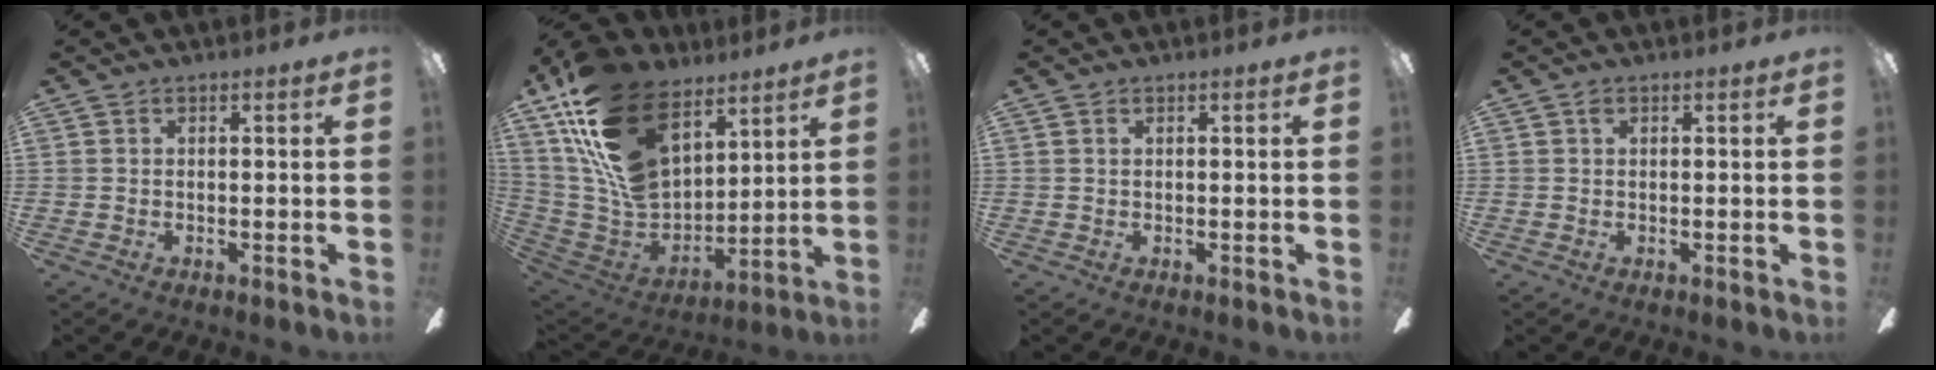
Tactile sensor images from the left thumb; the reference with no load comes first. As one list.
[{"total": 23.7, "force": [13.6, 13.2, 14.2], "torque": [-0.293, -0.066, 0.250]}, {"total": 0.5, "force": [0.3, 0.3, 0.3], "torque": [-0.007, 0.003, 0.006]}, {"total": 0.9, "force": [0.6, 0.6, 0.5], "torque": [-0.012, 0.003, 0.010]}]